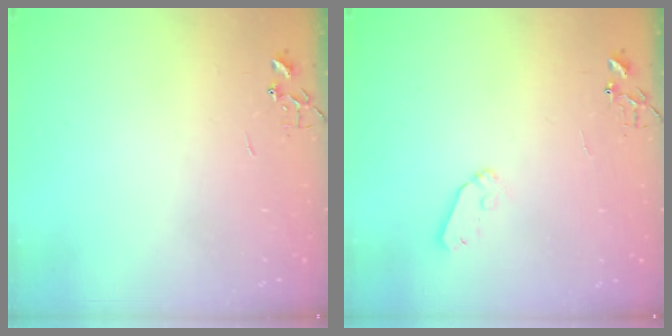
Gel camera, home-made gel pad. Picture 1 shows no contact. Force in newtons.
{"total": 6.5, "press": 6.5, "slide": 0.6}